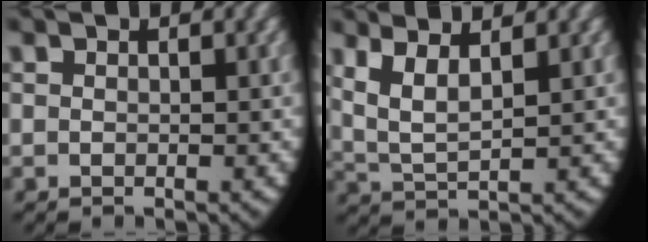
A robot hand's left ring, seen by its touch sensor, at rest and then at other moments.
{"total": 6.4, "force": [2.1, 4.4, 4.2], "torque": [-0.118, -0.009, 0.036]}